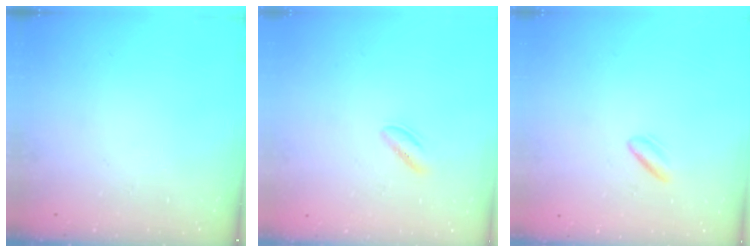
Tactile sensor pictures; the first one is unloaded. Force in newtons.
{"total": 2.3, "press": 2.1, "slide": 0.9}
{"total": 1.5, "press": 1.2, "slide": 0.9}